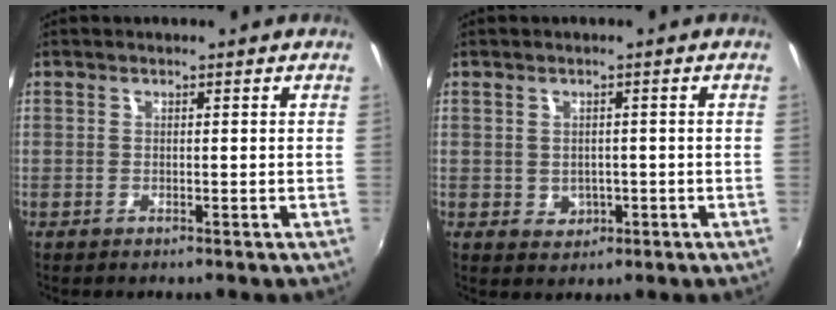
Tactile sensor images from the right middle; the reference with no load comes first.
{"total": 3.1, "force": [-0.5, 2.9, 1.2], "torque": [-0.023, 0.001, 0.001]}